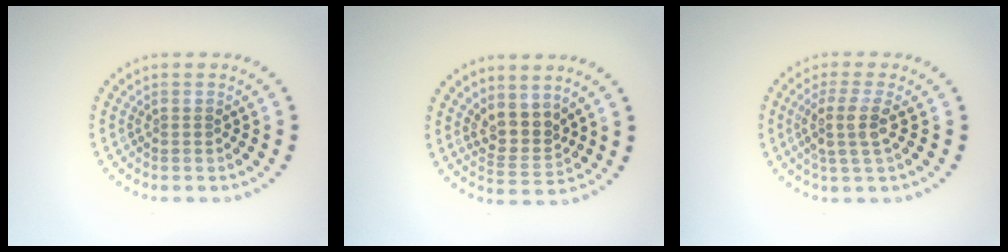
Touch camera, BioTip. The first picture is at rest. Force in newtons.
{"total": 3.0, "press": 2.4, "slide": 1.8}
{"total": 3.2, "press": 2.4, "slide": 2.0}